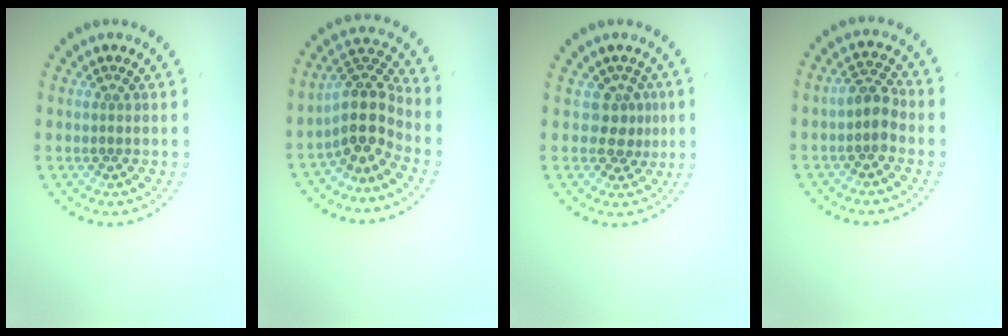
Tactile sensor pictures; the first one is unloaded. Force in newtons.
{"total": 4.2, "press": 3.3, "slide": 2.7}
{"total": 2.1, "press": 1.5, "slide": 1.6}
{"total": 2.4, "press": 2.1, "slide": 1.0}